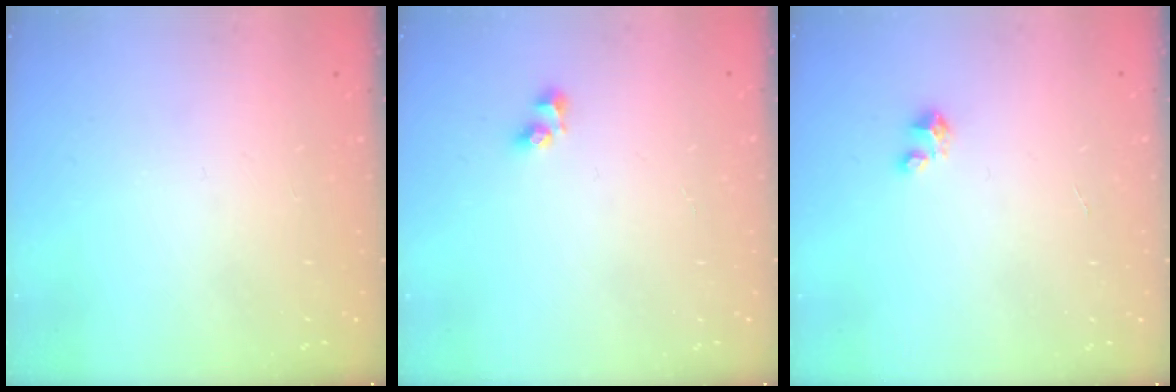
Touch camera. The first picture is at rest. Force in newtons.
{"total": 4.0, "press": 4.0, "slide": 0.4}
{"total": 2.1, "press": 2.1, "slide": 0.1}